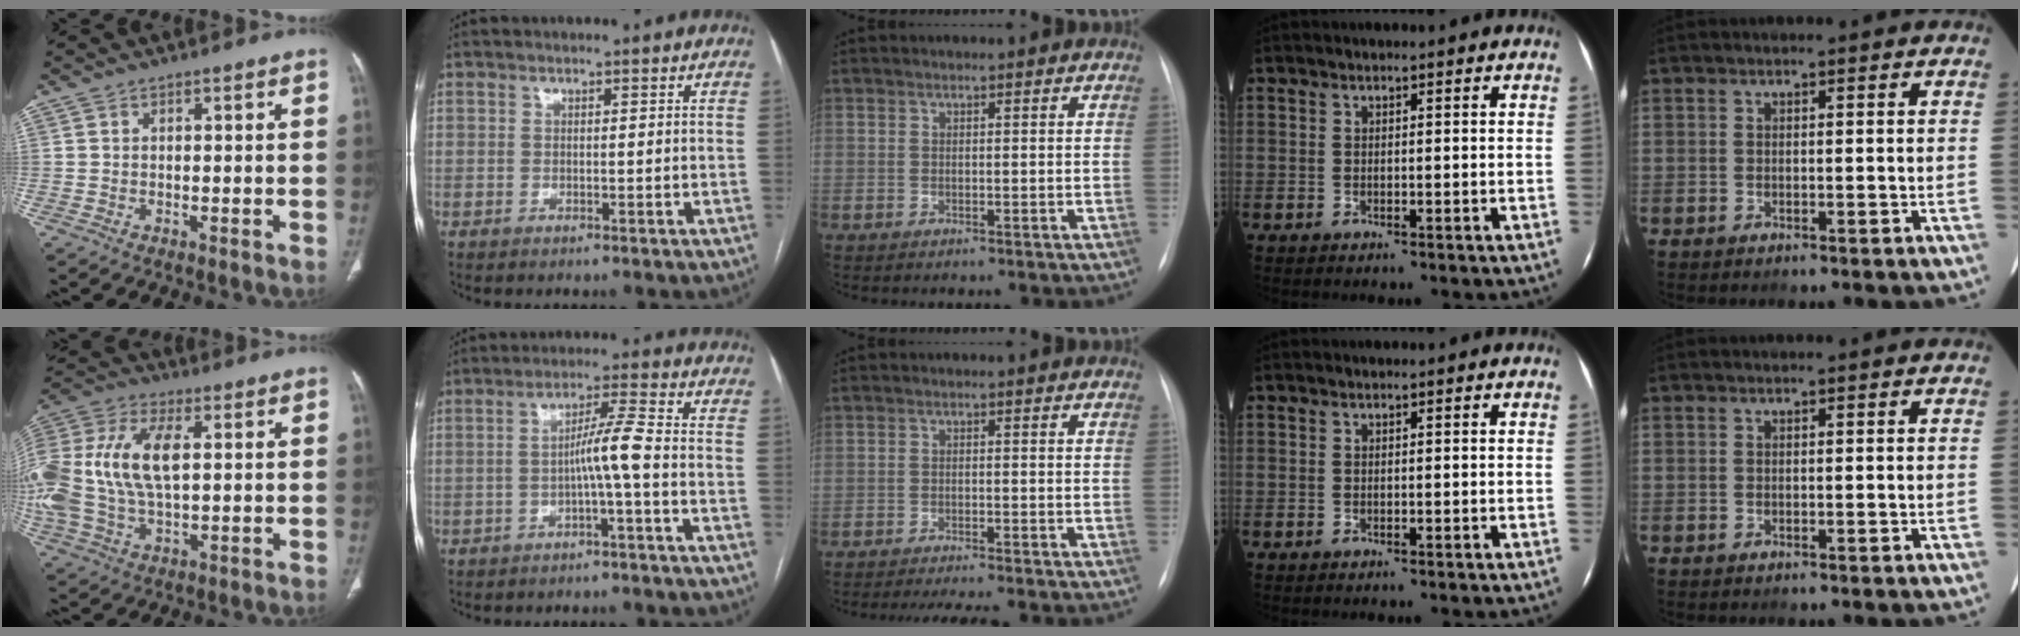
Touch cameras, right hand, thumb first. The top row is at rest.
{"thumb": {"total": 21.0, "force": [2.3, 11.3, 17.5], "torque": [-0.413, 0.015, 0.041]}, "index": {"total": 5.0, "force": [-1.4, -0.9, 4.7], "torque": [-0.084, 0.013, -0.023]}, "middle": {"total": 6.8, "force": [-5.9, 0.0, 3.5], "torque": [-0.039, -0.010, -0.087]}}